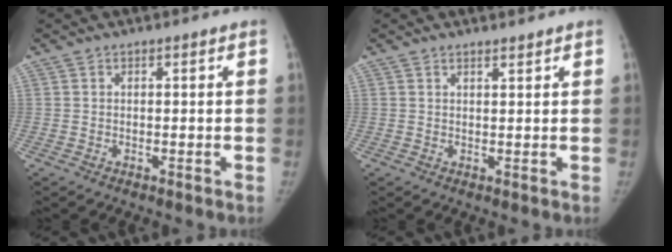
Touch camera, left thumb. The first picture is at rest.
{"total": 1.3, "force": [1.2, 0.2, 0.5], "torque": [-0.003, -0.010, 0.020]}